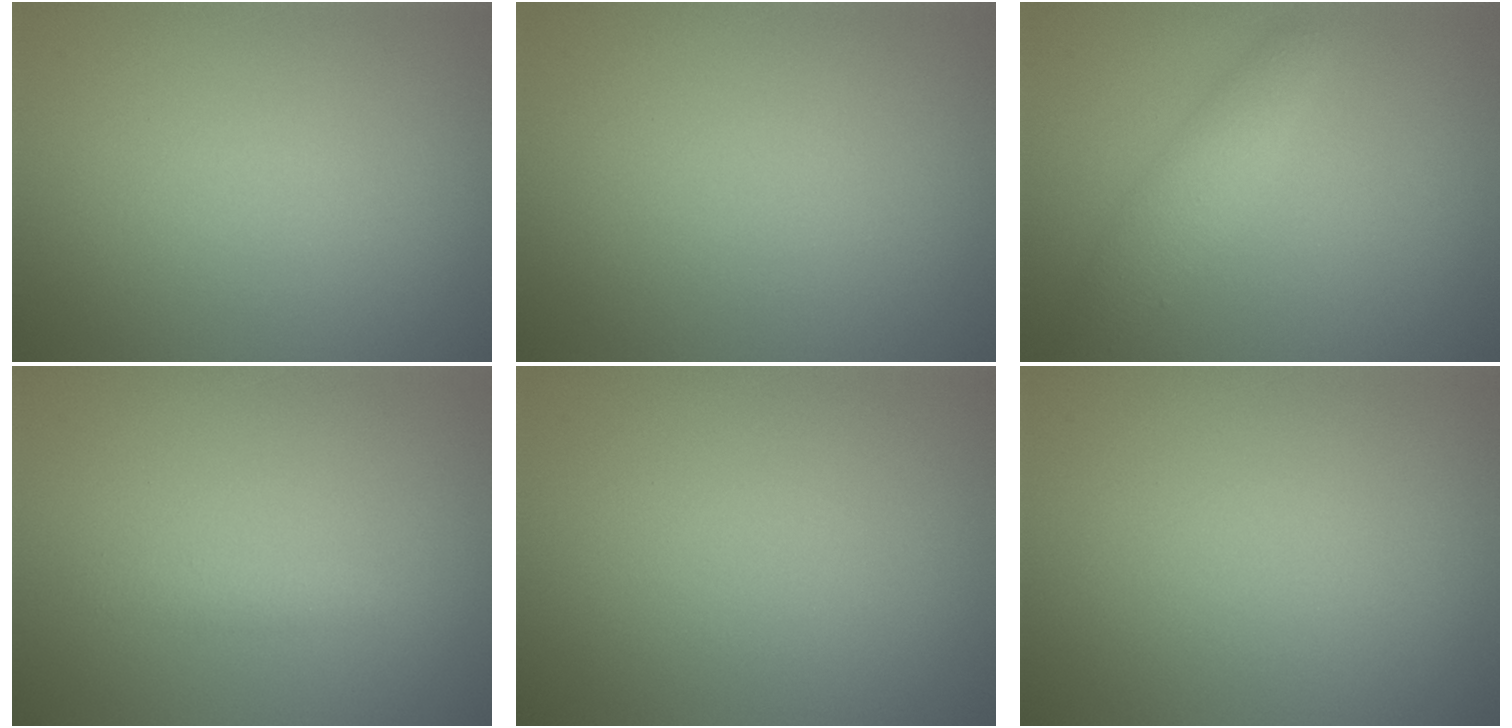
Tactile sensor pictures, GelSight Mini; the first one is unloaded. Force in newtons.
{"total": 0.0}
{"total": 2.2, "press": 2.2, "slide": 0.1}
{"total": 1.0, "press": 1.0, "slide": 0.0}
{"total": 0.0}
{"total": 0.0}